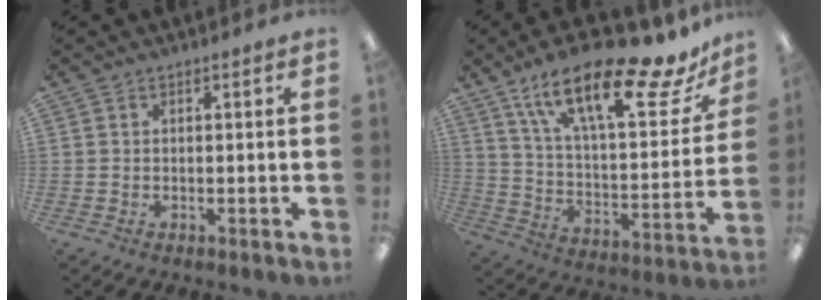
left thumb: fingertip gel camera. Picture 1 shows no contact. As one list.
[{"total": 24.5, "force": [16.9, 7.3, 16.2], "torque": [-0.261, -0.095, 0.275]}]